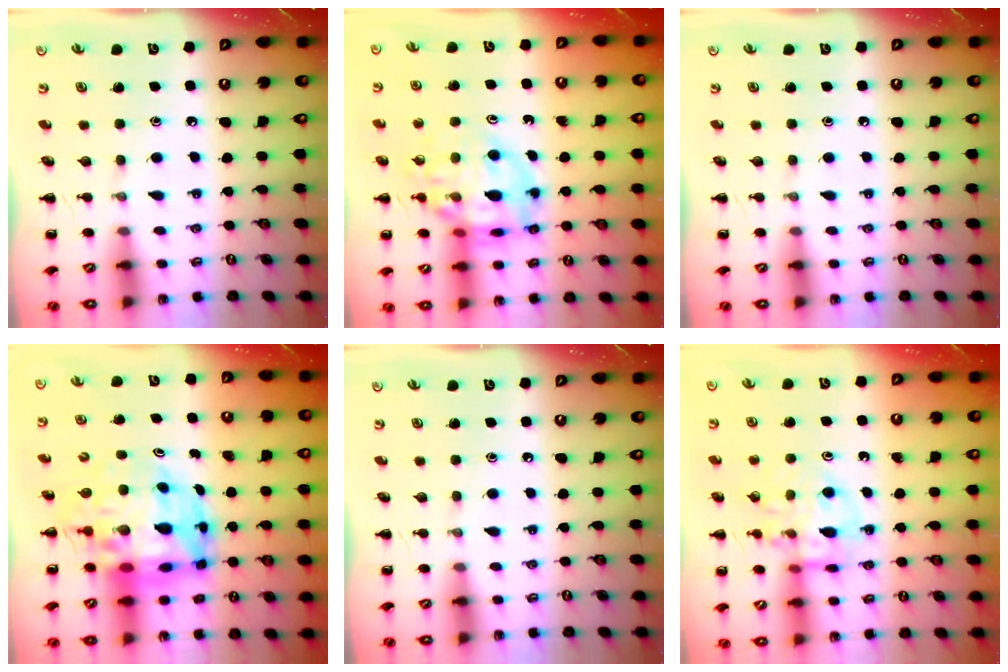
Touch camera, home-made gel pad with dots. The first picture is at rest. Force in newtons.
{"total": 14.8, "press": 14.5, "slide": 2.9}
{"total": 0.0}
{"total": 15.0, "press": 14.4, "slide": 4.1}
{"total": 0.0}
{"total": 11.7, "press": 11.6, "slide": 1.2}